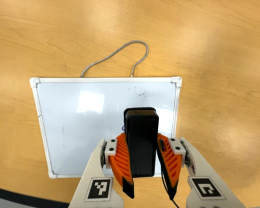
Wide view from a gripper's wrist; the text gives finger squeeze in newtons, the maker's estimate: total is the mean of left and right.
{"total": 7.0, "left": 6.0, "right": 7.9}